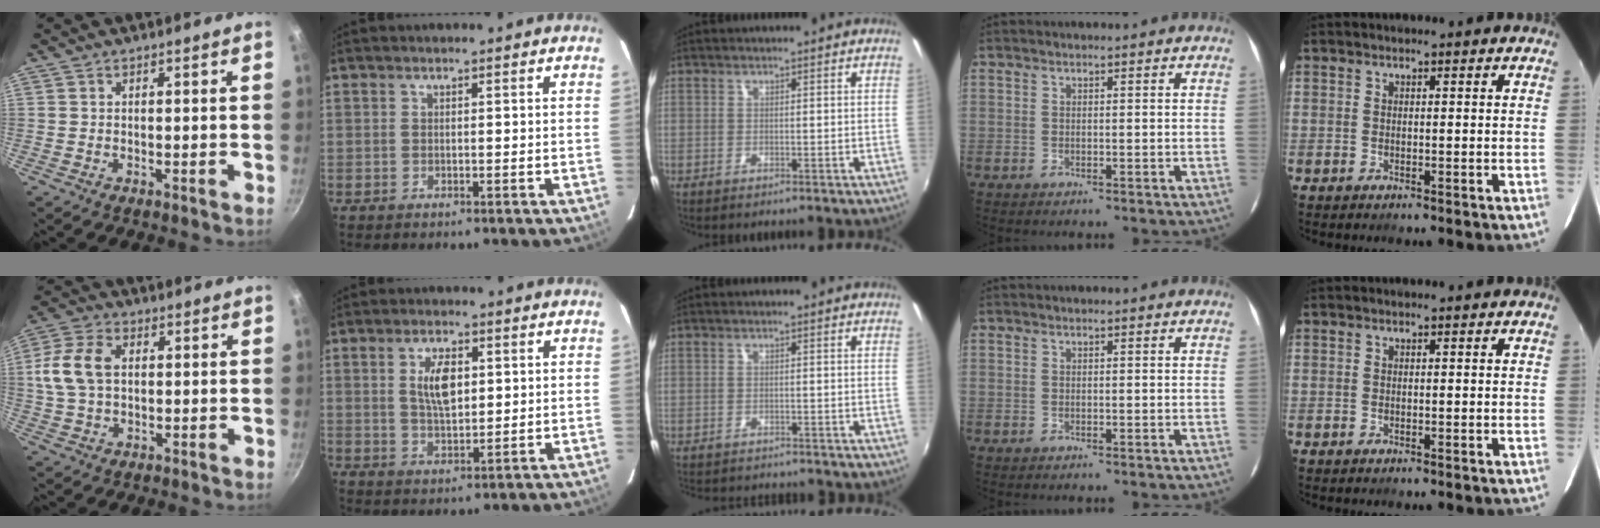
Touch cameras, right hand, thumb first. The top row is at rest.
{"thumb": {"total": 10.0, "force": [1.3, 6.6, 7.4], "torque": [-0.144, 0.017, 0.017]}, "index": {"total": 6.7, "force": [1.7, 3.2, 5.7], "torque": [-0.103, 0.004, 0.034]}, "middle": {"total": 5.7, "force": [-5.3, 1.4, 1.6], "torque": [-0.045, -0.015, -0.079]}}